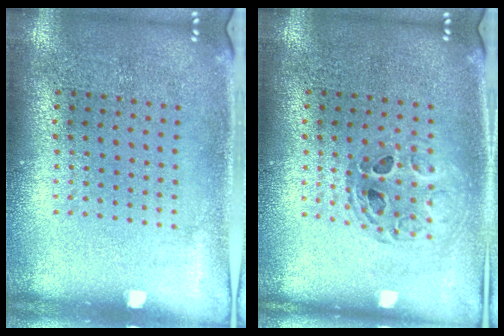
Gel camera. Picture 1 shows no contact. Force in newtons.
{"total": 0.8, "press": 0.8, "slide": 0.1}